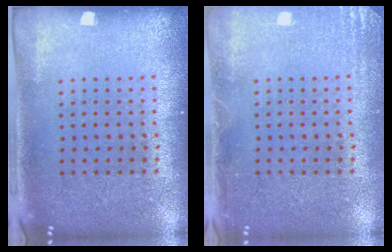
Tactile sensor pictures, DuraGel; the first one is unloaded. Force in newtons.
{"total": 1.8, "press": 1.8, "slide": 0.2}